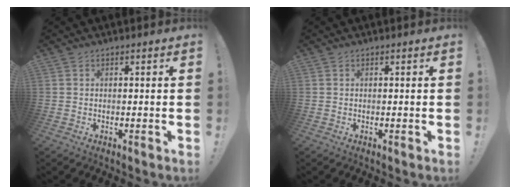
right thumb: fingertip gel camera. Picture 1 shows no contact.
{"total": 0.0}